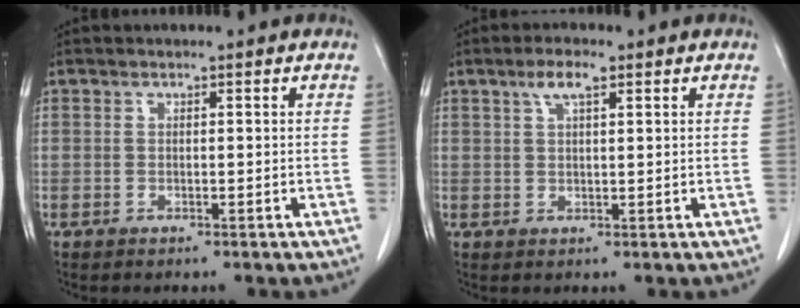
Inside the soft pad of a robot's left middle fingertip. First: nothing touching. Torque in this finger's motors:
{"motor_torque": [0.76, -0.64, 0.02, 0.04]}